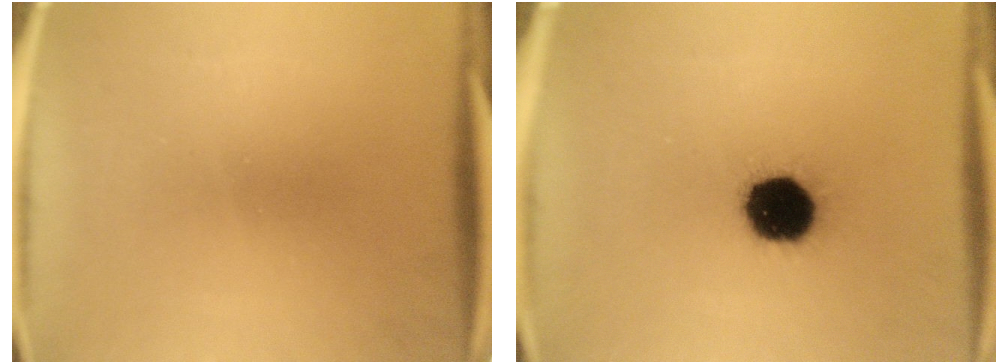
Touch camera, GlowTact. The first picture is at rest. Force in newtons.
{"total": 14.0}